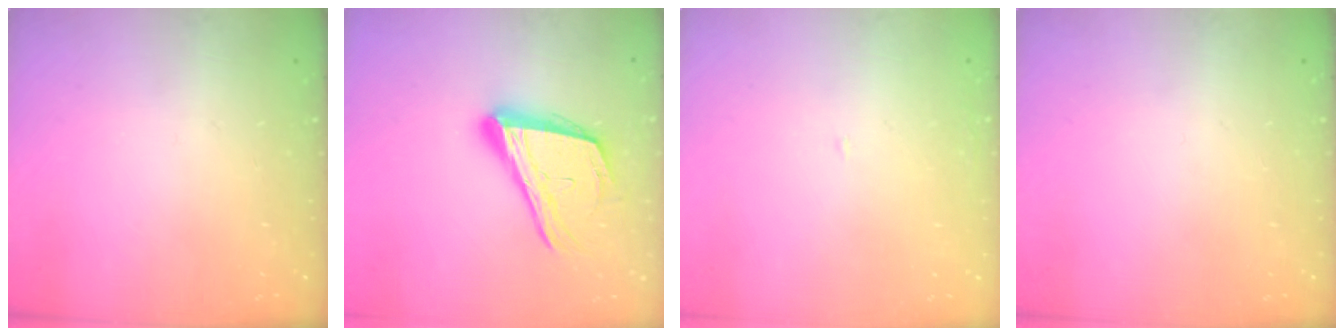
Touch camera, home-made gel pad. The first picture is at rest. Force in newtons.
{"total": 19.8, "press": 19.7, "slide": 2.6}
{"total": 2.0, "press": 2.0, "slide": 0.2}
{"total": 0.0}